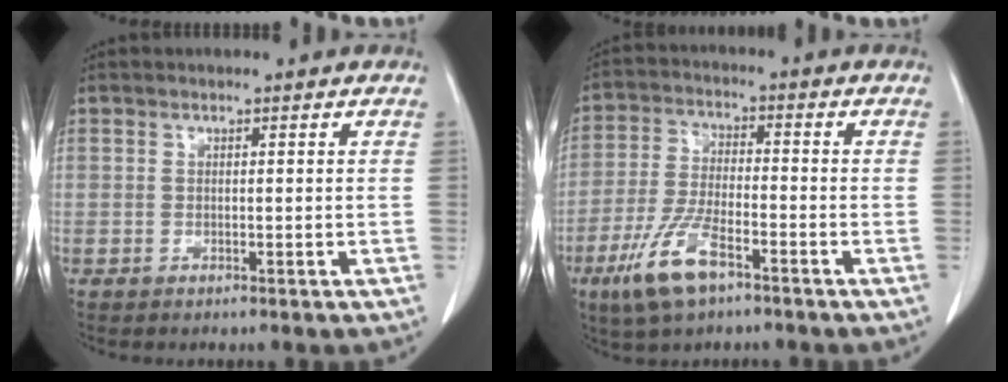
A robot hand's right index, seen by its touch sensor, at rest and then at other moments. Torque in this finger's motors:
{"motor_torque": [0.16, -0.11, -0.06, -0.04]}